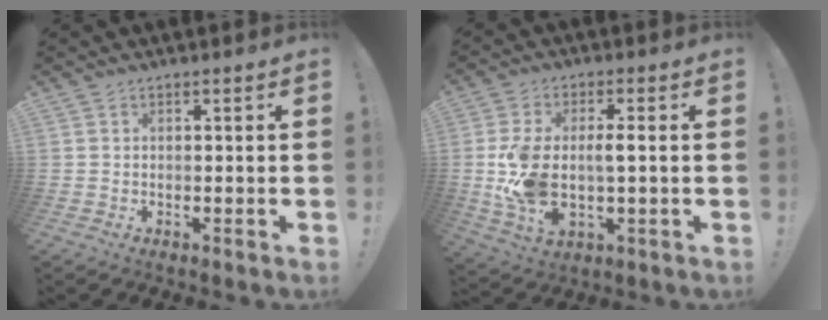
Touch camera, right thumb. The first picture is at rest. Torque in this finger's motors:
{"motor_torque": [1.23, 2.86, 1.35, -0.67, 0.45]}